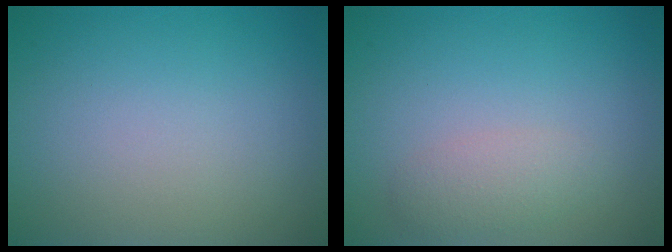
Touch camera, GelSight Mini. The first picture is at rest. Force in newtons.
{"total": 1.7, "press": 1.7, "slide": 0.1}